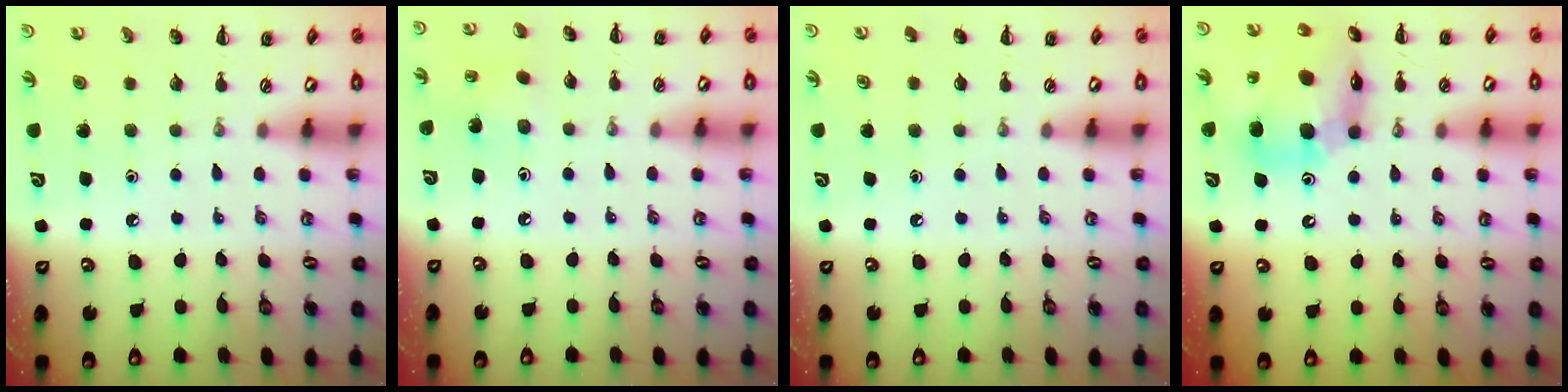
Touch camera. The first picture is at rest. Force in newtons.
{"total": 1.5, "press": 1.4, "slide": 0.6}
{"total": 0.0}
{"total": 15.2, "press": 14.4, "slide": 4.8}